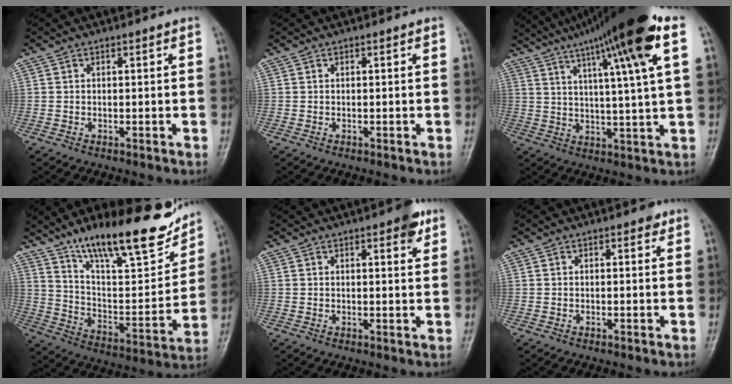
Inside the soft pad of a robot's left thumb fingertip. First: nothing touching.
{"total": 0.0}
{"total": 20.6, "force": [10.8, 1.3, 17.5], "torque": [-0.270, 0.000, 0.161]}
{"total": 23.5, "force": [16.7, 6.7, 15.2], "torque": [-0.200, -0.074, 0.277]}
{"total": 4.0, "force": [2.2, 1.4, 3.0], "torque": [-0.029, -0.008, 0.023]}
{"total": 1.0, "force": [0.6, 0.7, 0.6], "torque": [0.001, -0.001, 0.002]}